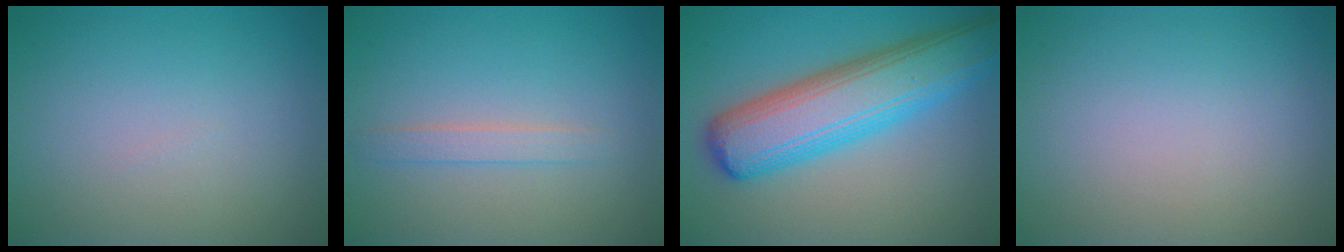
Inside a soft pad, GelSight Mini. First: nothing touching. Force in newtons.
{"total": 1.5, "press": 1.4, "slide": 0.1}
{"total": 9.1, "press": 9.1, "slide": 0.1}
{"total": 0.0}